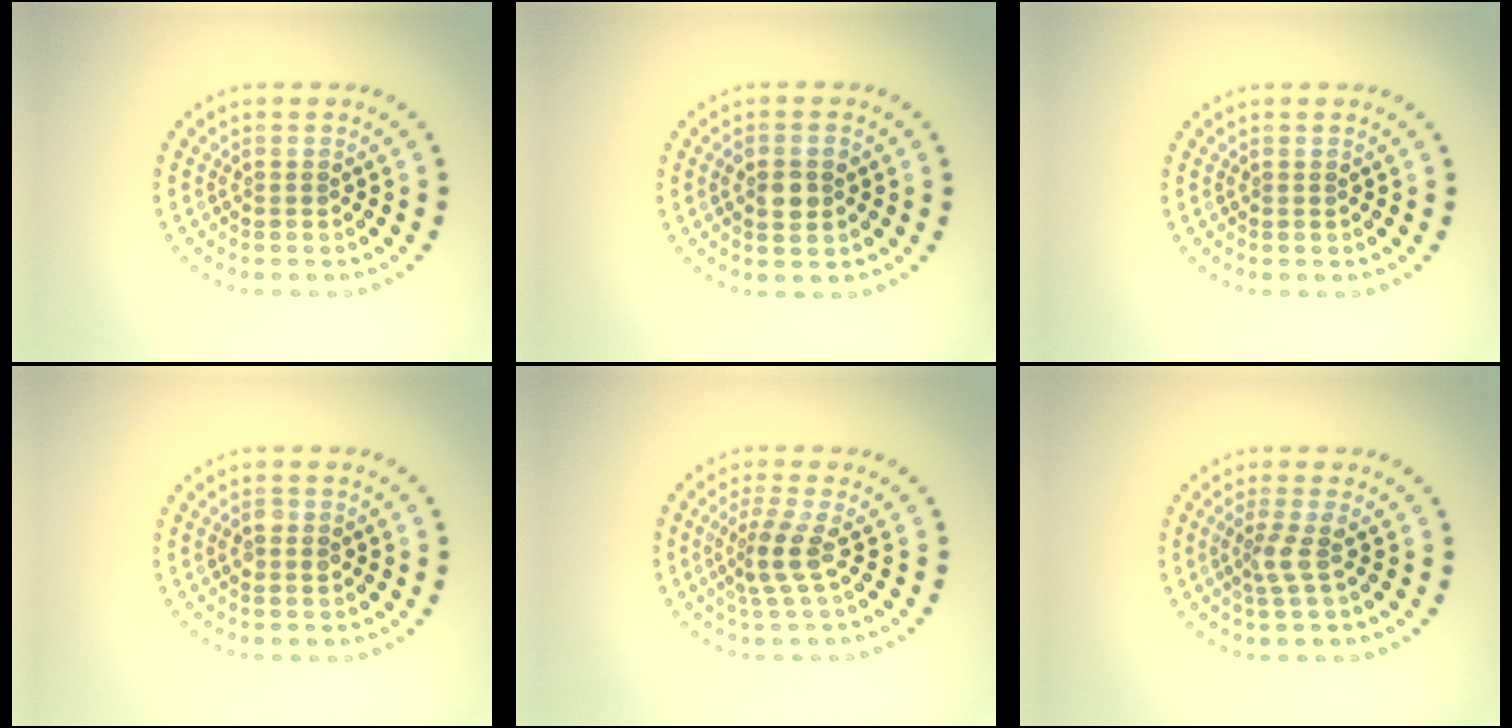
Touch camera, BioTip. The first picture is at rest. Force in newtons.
{"total": 2.5, "press": 2.5, "slide": 0.3}
{"total": 0.0}
{"total": 1.1, "press": 1.1, "slide": 0.1}
{"total": 2.6, "press": 1.9, "slide": 1.8}
{"total": 1.9, "press": 1.4, "slide": 1.3}